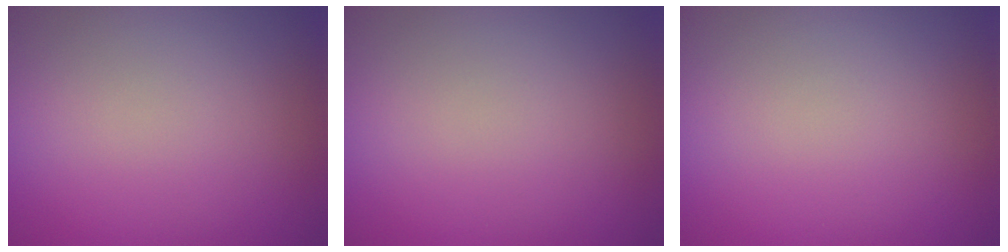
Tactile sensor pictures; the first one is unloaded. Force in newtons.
{"total": 0.0}
{"total": 0.0}